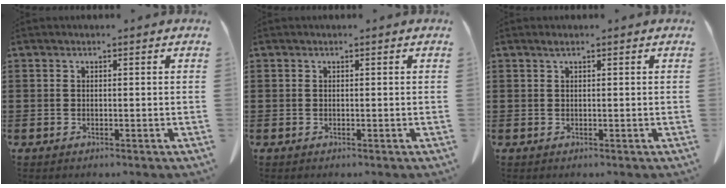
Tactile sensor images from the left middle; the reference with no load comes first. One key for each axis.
{"total": 0.0}
{"total": 0.6, "fx": 0.4, "fy": 0.0, "fz": 0.5, "tx": -0.010, "ty": 0.000, "tz": 0.007}